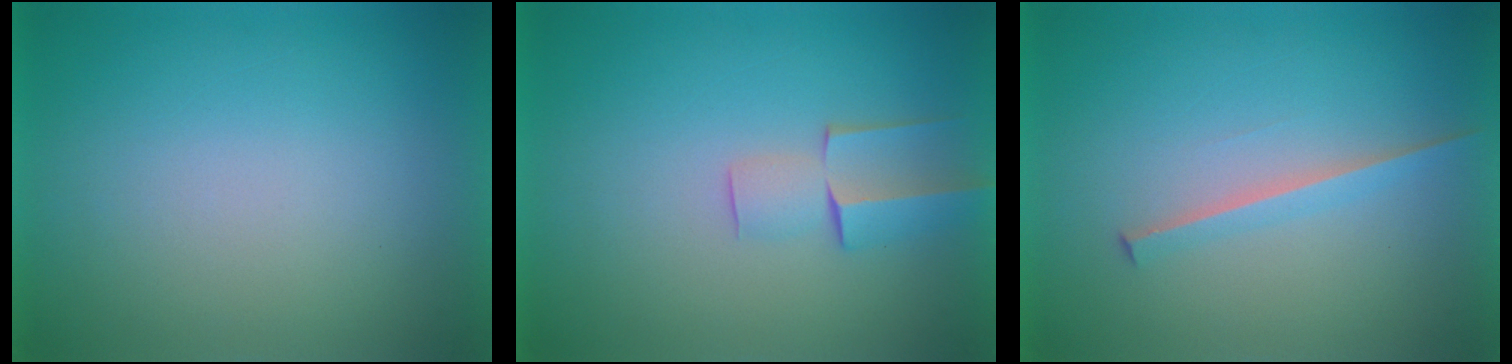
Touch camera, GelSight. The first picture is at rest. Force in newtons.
{"total": 2.5}
{"total": 1.8}